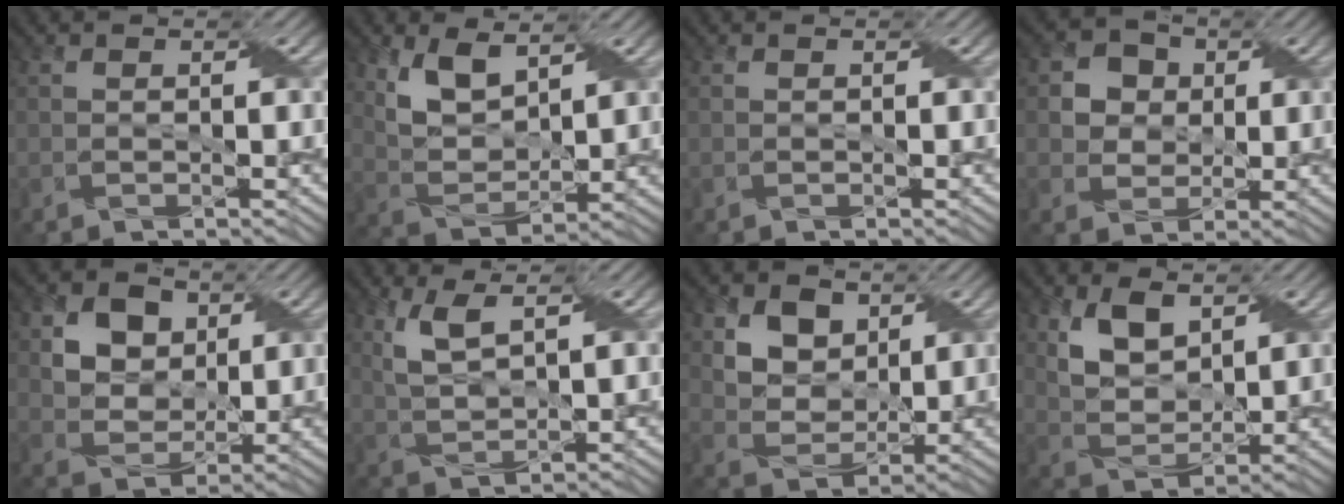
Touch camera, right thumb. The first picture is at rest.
{"total": 6.7, "force": [3.7, 3.6, 4.2], "torque": [-0.098, -0.010, 0.069]}
{"total": 0.0}
{"total": 4.7, "force": [1.0, 4.3, 1.8], "torque": [-0.046, 0.008, 0.003]}
{"total": 8.5, "force": [3.6, 6.5, 4.1], "torque": [-0.132, -0.003, 0.076]}
{"total": 4.9, "force": [2.5, 1.7, 3.8], "torque": [-0.099, 0.001, 0.053]}
{"total": 7.4, "force": [3.4, 5.4, 3.8], "torque": [-0.103, -0.017, 0.062]}
{"total": 7.1, "force": [3.3, 4.3, 4.5], "torque": [-0.105, -0.008, 0.060]}